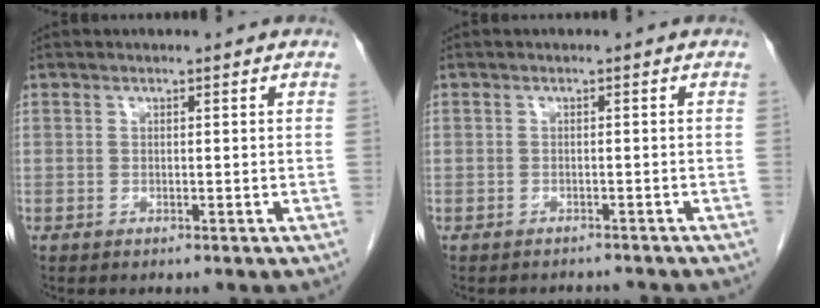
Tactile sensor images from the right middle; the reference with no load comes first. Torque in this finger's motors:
{"motor_torque": [-1.11, -1.03, -0.51, -0.17]}